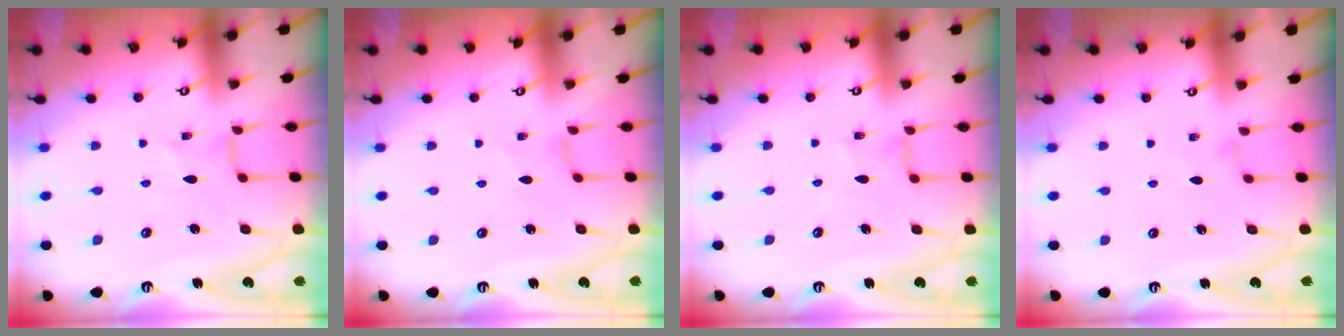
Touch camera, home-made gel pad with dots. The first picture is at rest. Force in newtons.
{"total": 0.8, "press": 0.8, "slide": 0.2}
{"total": 2.8, "press": 2.8, "slide": 0.4}
{"total": 1.6, "press": 1.6, "slide": 0.3}